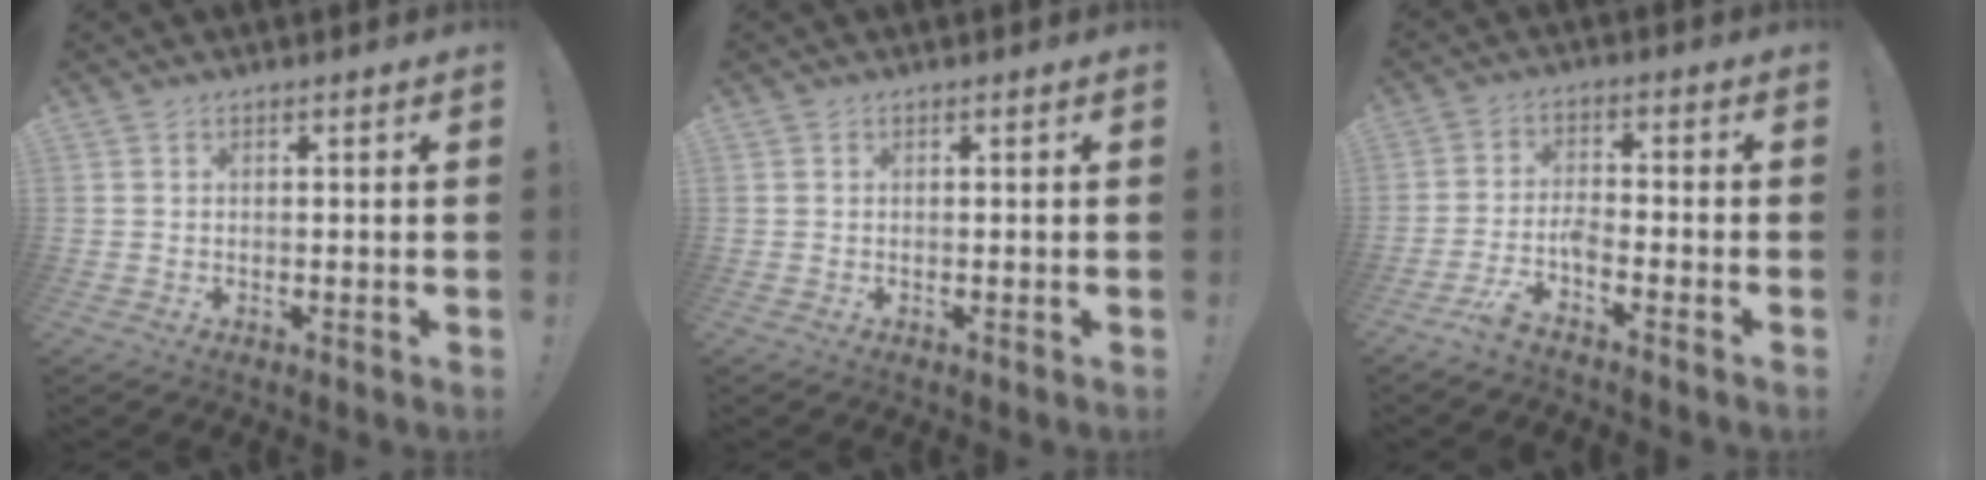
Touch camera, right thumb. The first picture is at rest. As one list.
[{"total": 0.0}, {"total": 6.2, "force": [-4.5, 1.3, 4.0], "torque": [-0.089, 0.008, -0.083]}]